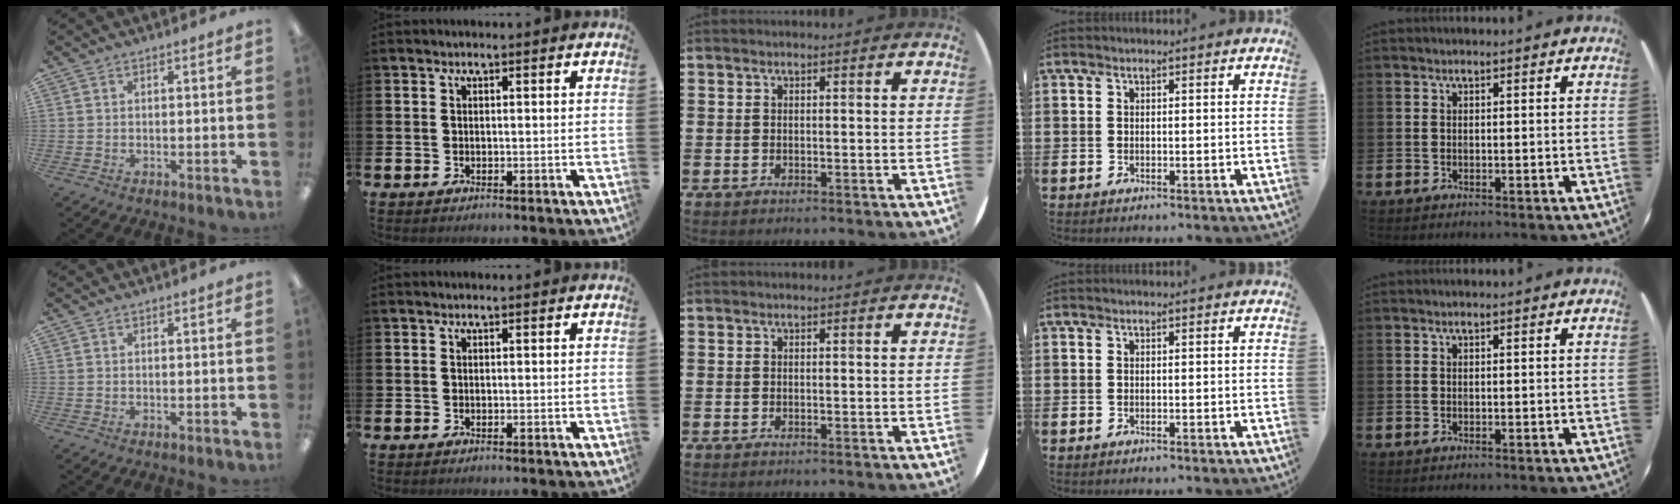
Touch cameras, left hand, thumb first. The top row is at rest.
{}